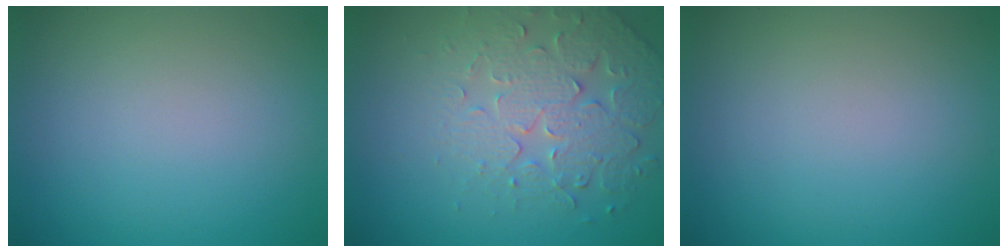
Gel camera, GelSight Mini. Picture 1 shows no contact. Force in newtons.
{"total": 4.1, "press": 3.9, "slide": 1.3}
{"total": 0.0}